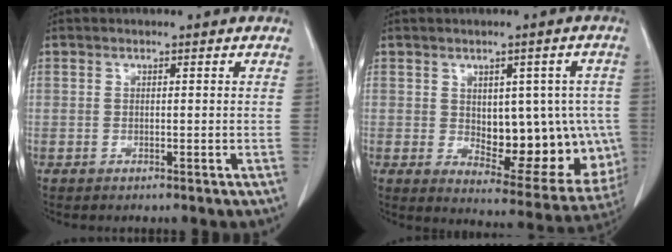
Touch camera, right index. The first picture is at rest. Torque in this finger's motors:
{"motor_torque": [0.57, 0.20, 0.25, 0.03]}